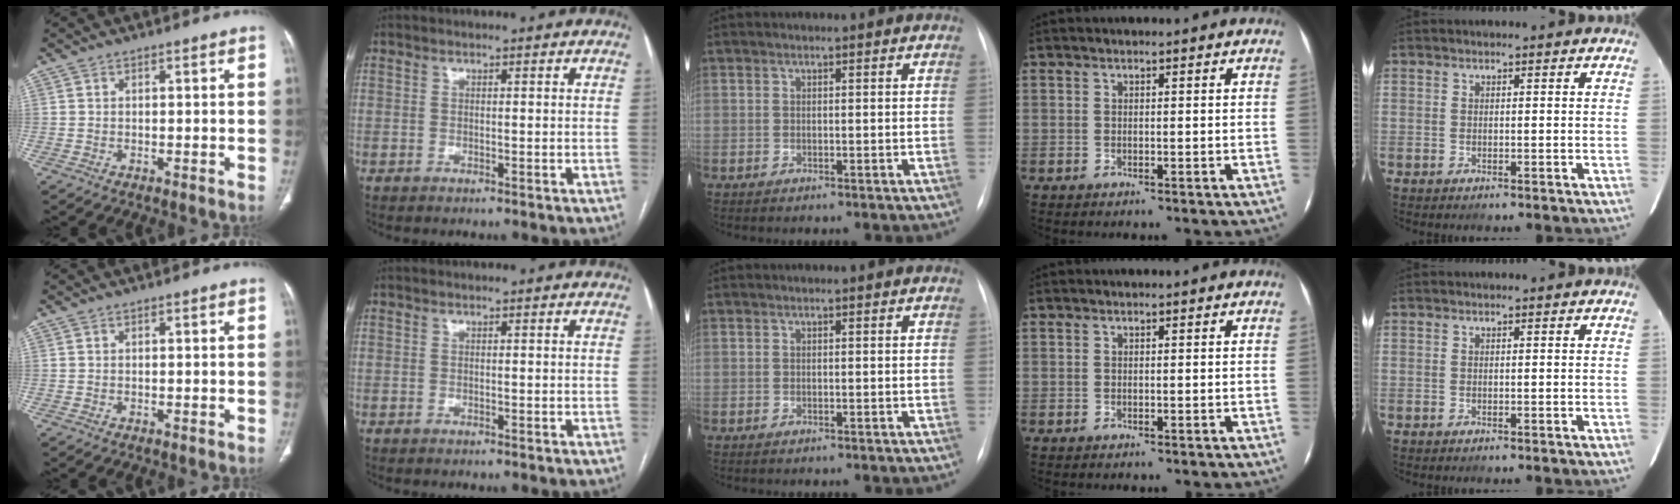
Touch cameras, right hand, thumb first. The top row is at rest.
{}